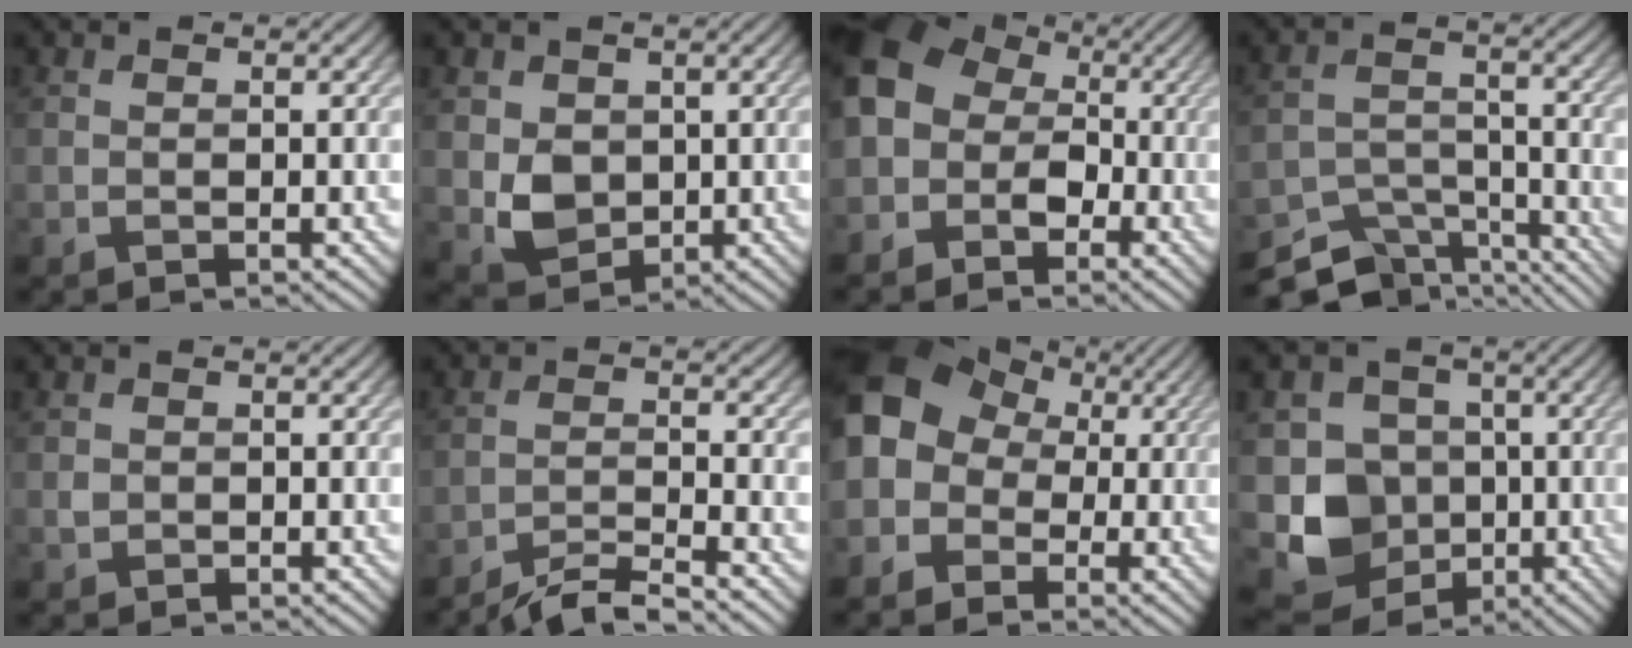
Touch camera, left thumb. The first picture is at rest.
{"total": 4.6, "force": [0.6, 3.8, 2.4], "torque": [-0.056, -0.009, 0.011]}
{"total": 8.6, "force": [-1.7, 7.2, 4.4], "torque": [-0.097, -0.004, -0.048]}
{"total": 10.3, "force": [-8.9, 3.7, 3.5], "torque": [-0.068, -0.015, -0.135]}
{"total": 0.6, "force": [0.0, 0.6, 0.1], "torque": [0.000, -0.001, -0.004]}
{"total": 5.1, "force": [-4.5, 0.5, 2.3], "torque": [-0.040, 0.004, -0.086]}
{"total": 9.6, "force": [0.1, 8.5, 4.5], "torque": [-0.110, -0.013, -0.024]}
{"total": 8.4, "force": [-1.7, 7.5, 3.4], "torque": [-0.079, -0.018, -0.040]}